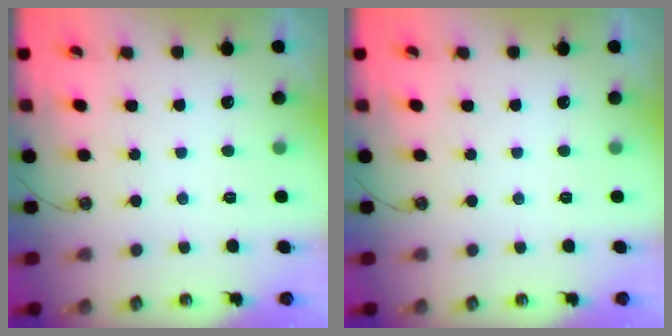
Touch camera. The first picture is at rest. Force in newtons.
{"total": 0.0}